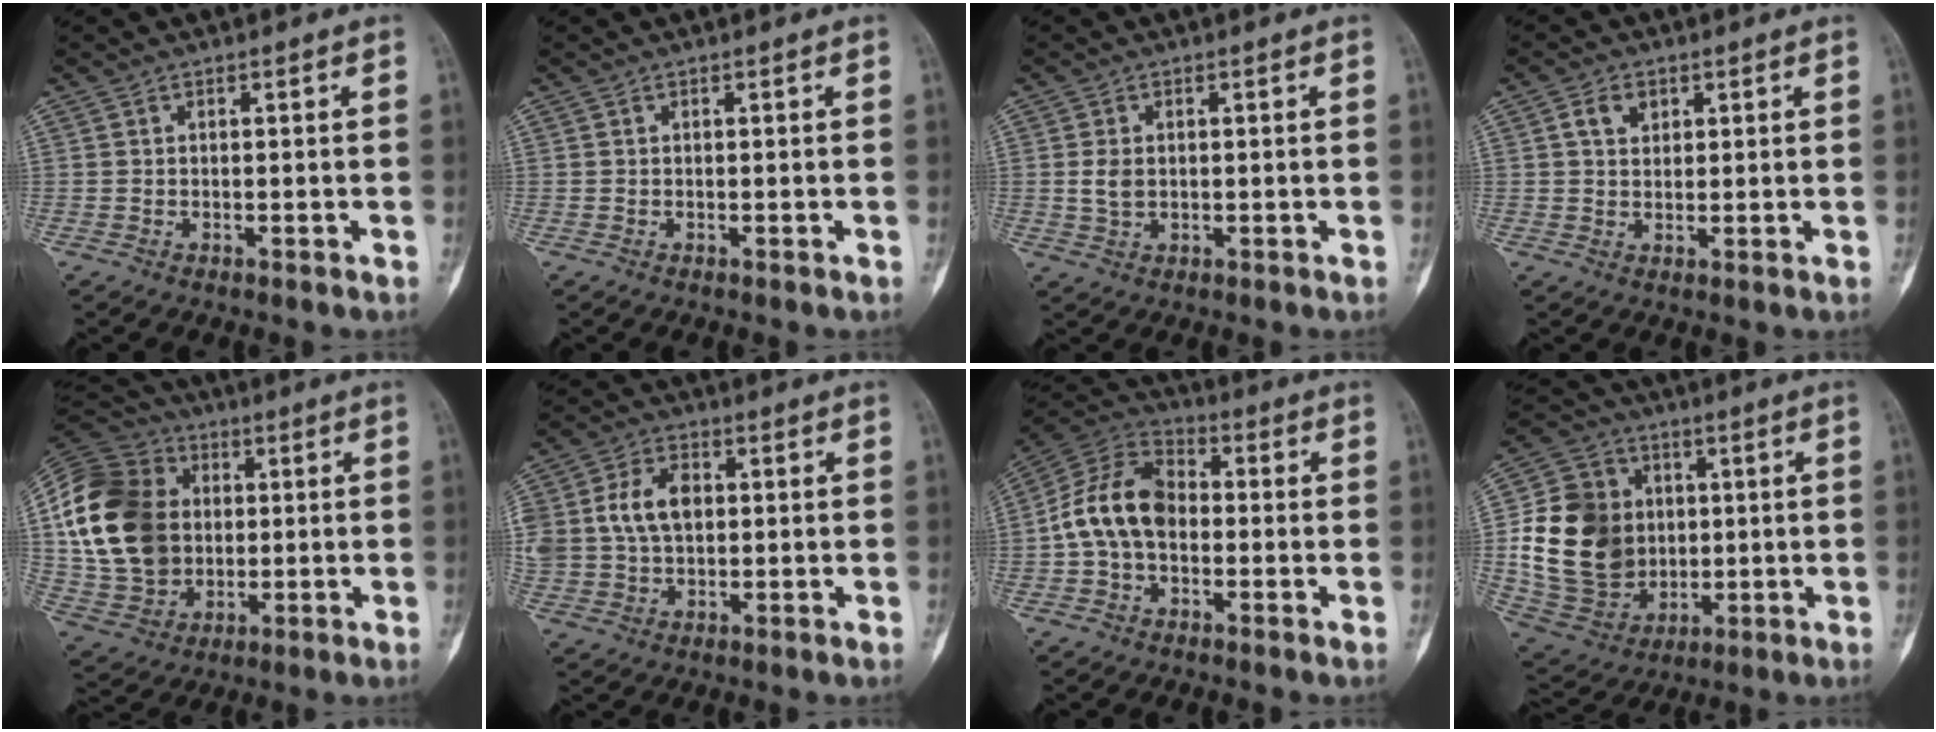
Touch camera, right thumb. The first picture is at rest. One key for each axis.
{"total": 0.0}
{"total": 3.0, "fx": 0.2, "fy": 2.1, "fz": 2.2, "tx": -0.037, "ty": -0.002, "tz": 0.006}
{"total": 3.7, "fx": 1.5, "fy": 2.7, "fz": 2.0, "tx": -0.026, "ty": -0.002, "tz": 0.027}
{"total": 23.1, "fx": 2.0, "fy": 18.0, "fz": 14.3, "tx": -0.277, "ty": 0.013, "tz": 0.045}
{"total": 11.2, "fx": 1.5, "fy": 8.0, "fz": 7.7, "tx": -0.141, "ty": 0.010, "tz": 0.030}
{"total": 13.1, "fx": -1.0, "fy": 9.1, "fz": 9.4, "tx": -0.166, "ty": 0.037, "tz": -0.032}
{"total": 19.7, "fx": 1.1, "fy": 16.2, "fz": 11.2, "tx": -0.185, "ty": 0.007, "tz": 0.035}